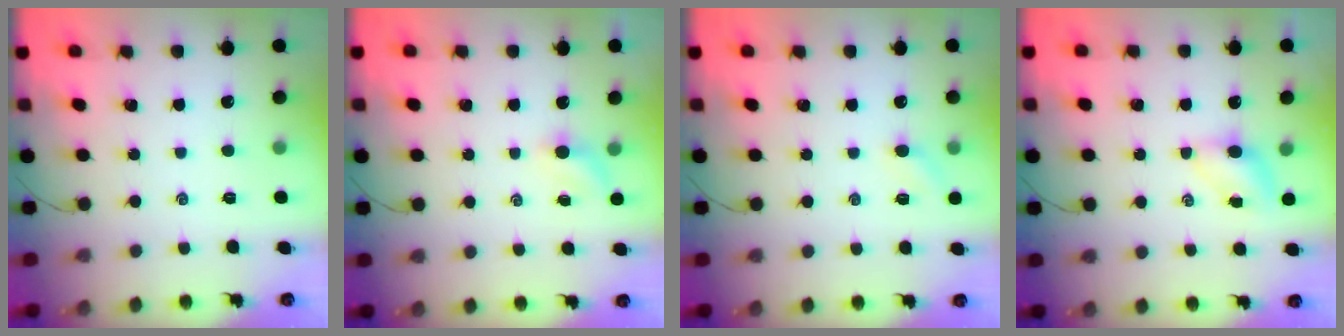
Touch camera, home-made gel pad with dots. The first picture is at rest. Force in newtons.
{"total": 2.4, "press": 2.3, "slide": 0.7}
{"total": 5.2, "press": 5.0, "slide": 1.2}
{"total": 5.0, "press": 4.9, "slide": 1.1}